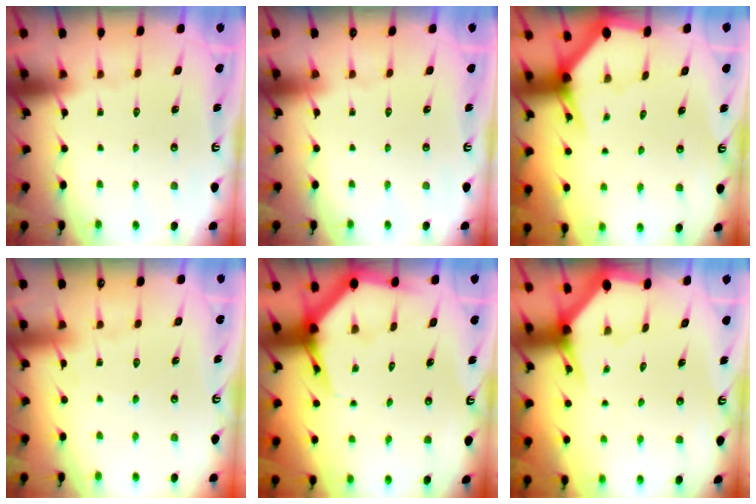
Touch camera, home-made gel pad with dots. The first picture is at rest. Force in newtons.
{"total": 0.0}
{"total": 2.9, "press": 2.9, "slide": 0.1}
{"total": 3.6, "press": 3.6, "slide": 0.5}
{"total": 6.0, "press": 6.0, "slide": 0.4}
{"total": 3.2, "press": 3.2, "slide": 0.1}